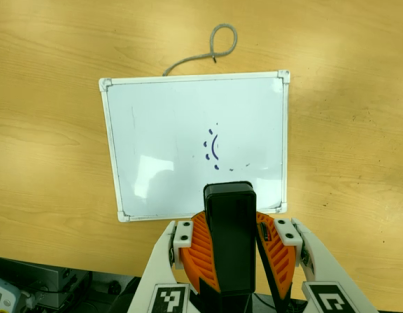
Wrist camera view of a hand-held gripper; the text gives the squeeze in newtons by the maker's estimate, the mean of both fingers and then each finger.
{"total": 11.8, "left": 12.2, "right": 11.4}